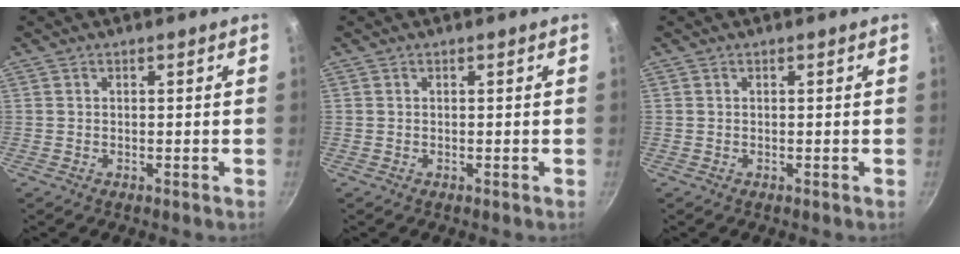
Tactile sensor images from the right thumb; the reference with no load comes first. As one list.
[{"total": 0.0}, {"total": 0.0}]